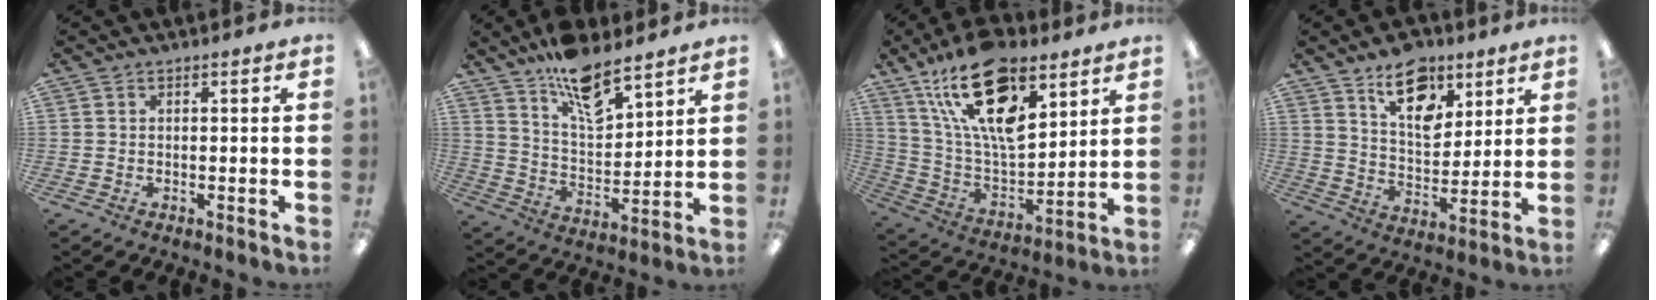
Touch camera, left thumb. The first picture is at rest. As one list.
[{"total": 13.2, "force": [10.4, 4.8, 6.6], "torque": [-0.112, -0.063, 0.185]}, {"total": 22.2, "force": [13.2, 10.0, 14.8], "torque": [-0.288, -0.068, 0.229]}, {"total": 14.0, "force": [8.8, 8.2, 7.2], "torque": [-0.084, -0.046, 0.155]}]